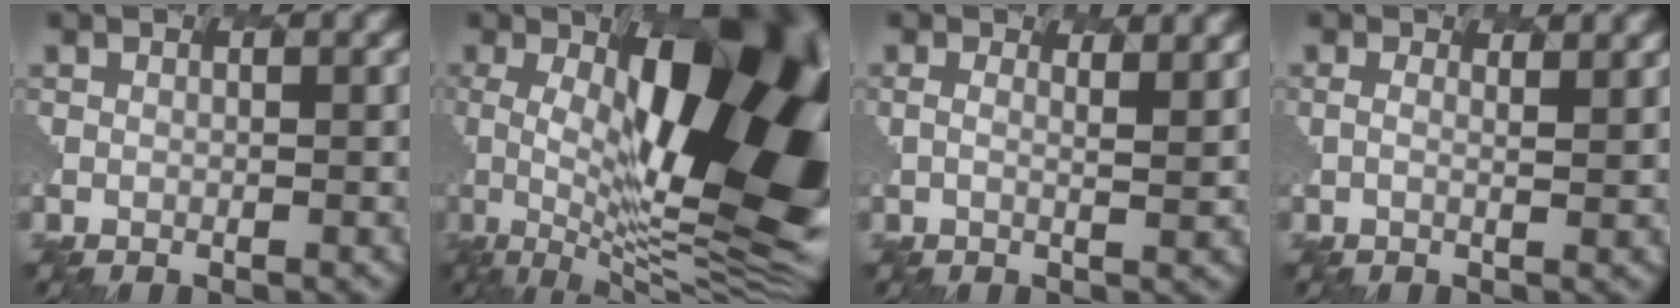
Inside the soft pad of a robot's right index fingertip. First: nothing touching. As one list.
[{"total": 16.5, "force": [2.7, 6.7, 14.8], "torque": [-0.212, 0.008, 0.040]}, {"total": 2.0, "force": [1.7, 0.5, 0.8], "torque": [-0.004, 0.034, -0.010]}, {"total": 1.3, "force": [1.2, 0.3, 0.3], "torque": [0.003, 0.028, -0.014]}]